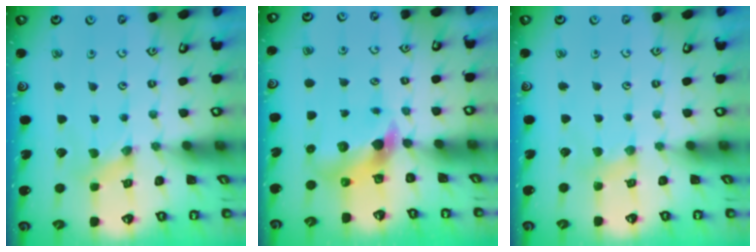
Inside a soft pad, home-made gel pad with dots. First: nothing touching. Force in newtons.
{"total": 7.0, "press": 6.9, "slide": 1.0}
{"total": 2.9, "press": 2.9, "slide": 0.4}